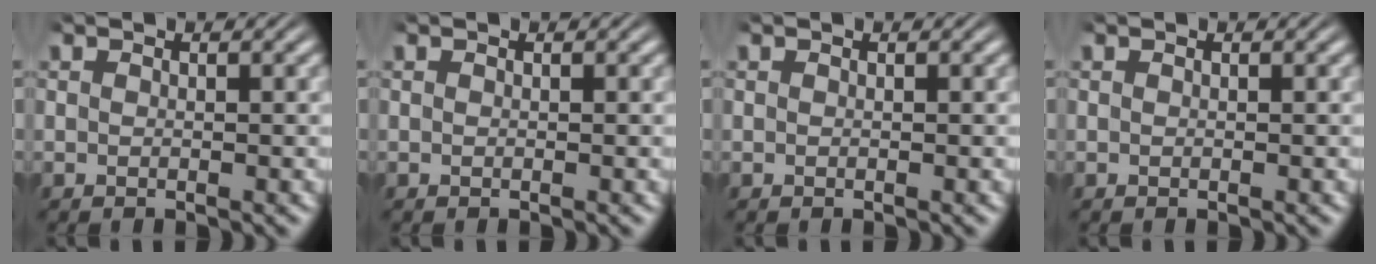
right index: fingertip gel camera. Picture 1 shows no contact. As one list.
[{"total": 0.0}, {"total": 0.0}, {"total": 0.0}]